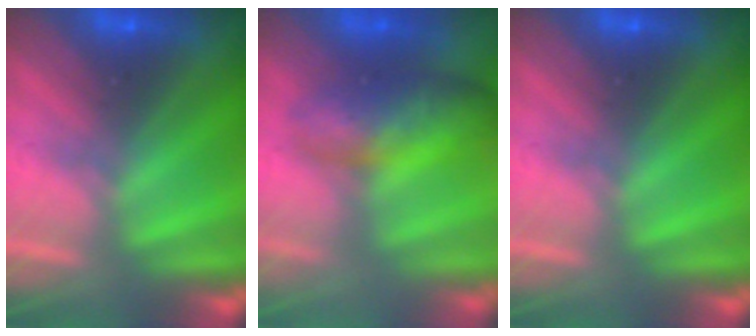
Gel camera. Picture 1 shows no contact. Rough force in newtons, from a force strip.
{"total": 7.3}
{"total": 0.0}